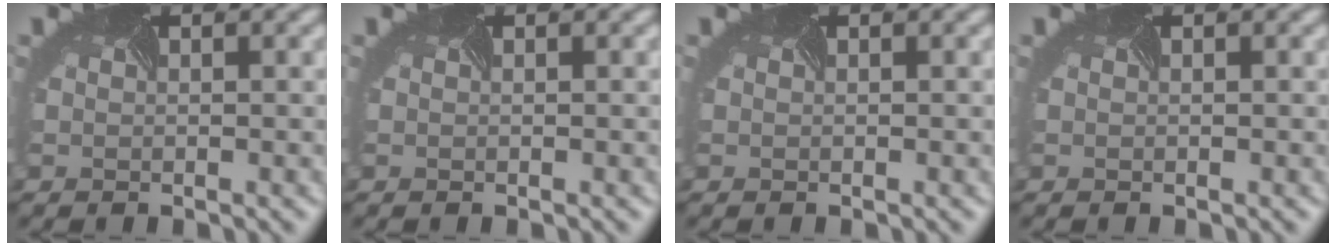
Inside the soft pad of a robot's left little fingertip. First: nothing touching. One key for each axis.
{"total": 0.0}
{"total": 0.0}
{"total": 0.0}